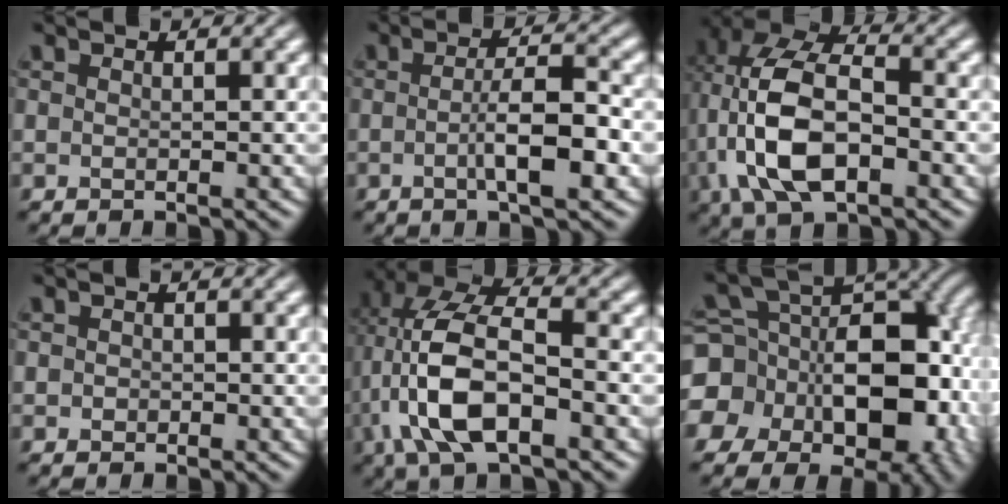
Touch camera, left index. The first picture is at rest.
{"total": 4.9, "force": [-1.0, 1.0, 4.7], "torque": [-0.078, 0.003, -0.018]}
{"total": 10.2, "force": [-1.6, 5.5, 8.5], "torque": [-0.178, 0.012, -0.037]}
{"total": 0.5, "force": [-0.1, 0.5, 0.2], "torque": [-0.001, -0.002, -0.003]}
{"total": 9.8, "force": [-2.0, 4.5, 8.4], "torque": [-0.177, 0.015, -0.045]}
{"total": 15.6, "force": [-2.7, 12.1, 9.4], "torque": [-0.169, -0.023, -0.038]}